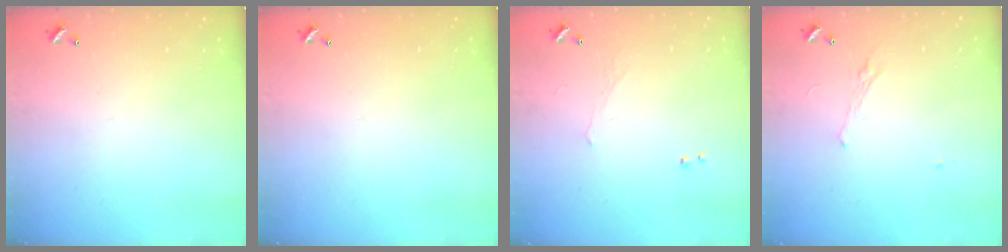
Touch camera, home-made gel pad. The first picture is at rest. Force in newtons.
{"total": 0.0}
{"total": 0.6, "press": 0.4, "slide": 0.5}
{"total": 1.6, "press": 1.4, "slide": 0.8}